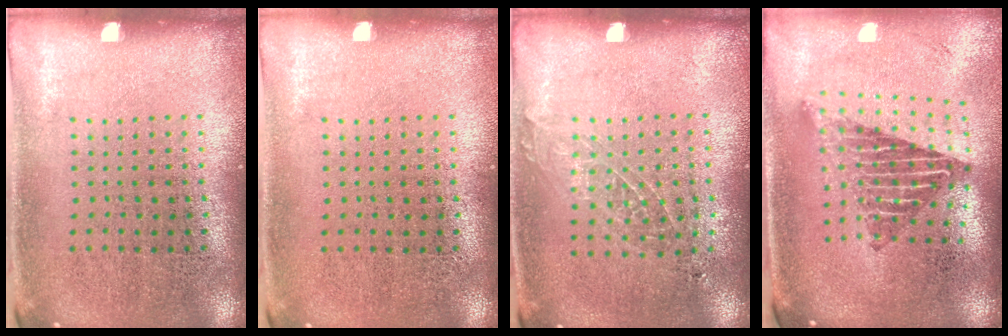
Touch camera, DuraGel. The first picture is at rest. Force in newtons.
{"total": 0.0}
{"total": 0.9, "press": 0.9, "slide": 0.2}
{"total": 2.2, "press": 1.6, "slide": 1.4}